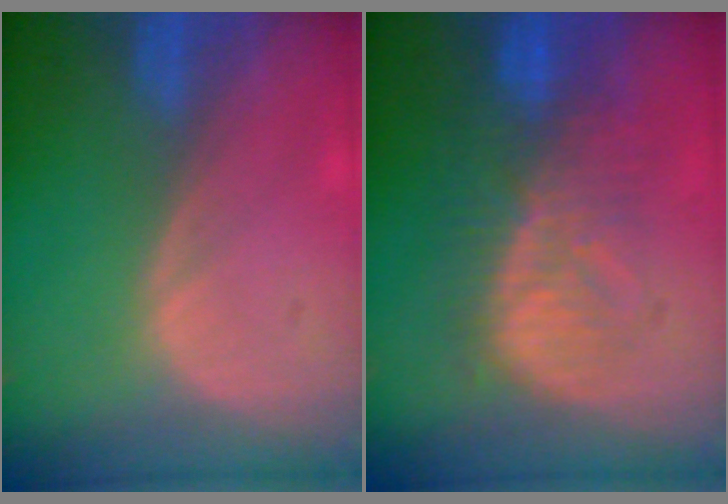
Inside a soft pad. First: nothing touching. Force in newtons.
{"total": 9.1, "press": 8.7, "slide": 2.7}